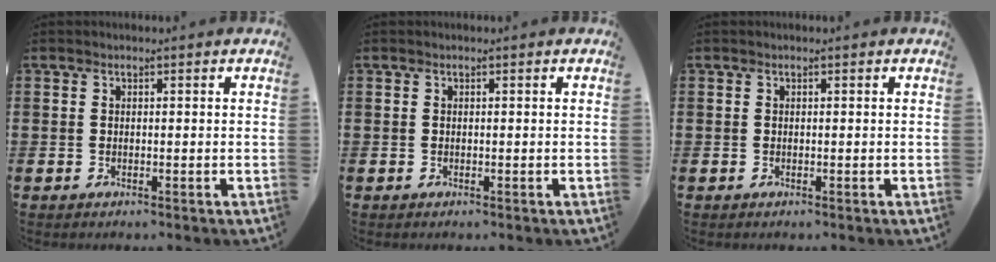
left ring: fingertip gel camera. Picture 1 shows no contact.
{"total": 0.0}
{"total": 0.0}